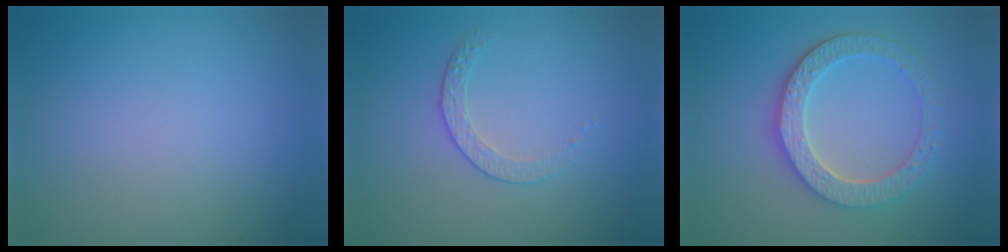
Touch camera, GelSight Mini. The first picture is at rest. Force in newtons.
{"total": 1.6, "press": 1.0, "slide": 1.3}
{"total": 4.9, "press": 4.3, "slide": 2.4}